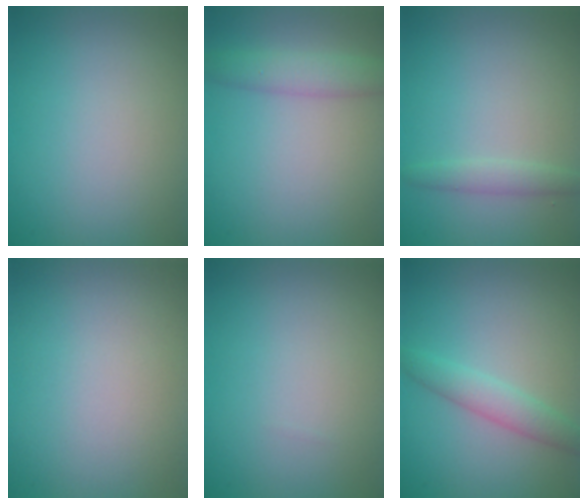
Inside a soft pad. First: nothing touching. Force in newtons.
{"total": 3.0, "press": 3.0, "slide": 0.1}
{"total": 1.5, "press": 1.5, "slide": 0.1}
{"total": 0.0}
{"total": 0.0}
{"total": 2.5, "press": 2.5, "slide": 0.0}